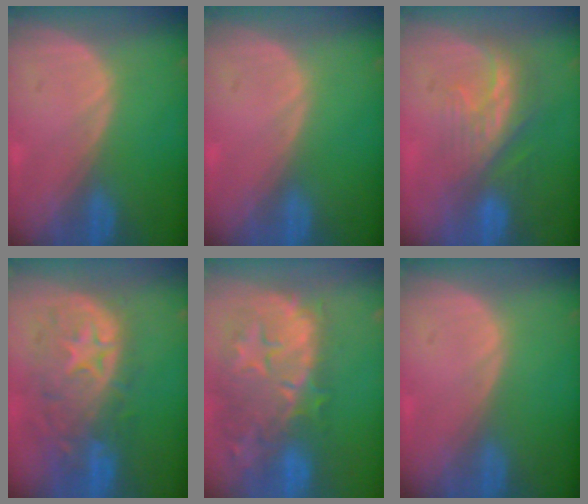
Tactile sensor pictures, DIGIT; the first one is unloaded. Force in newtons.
{"total": 0.0}
{"total": 8.3, "press": 7.2, "slide": 4.0}
{"total": 11.1, "press": 9.8, "slide": 5.2}
{"total": 13.4, "press": 11.7, "slide": 6.4}
{"total": 0.0}